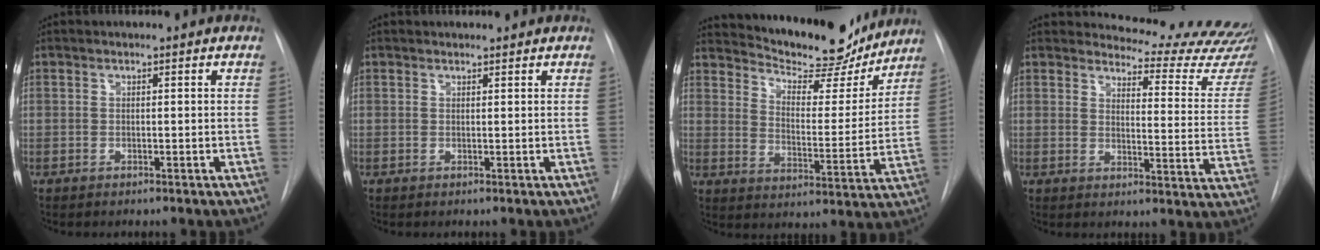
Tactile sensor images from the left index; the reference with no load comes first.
{"total": 1.9, "force": [1.9, 0.4, 0.4], "torque": [-0.007, 0.018, 0.026]}
{"total": 16.8, "force": [15.7, 3.6, 4.8], "torque": [-0.067, -0.026, 0.218]}
{"total": 17.9, "force": [17.5, 2.1, 2.8], "torque": [-0.016, -0.125, 0.176]}